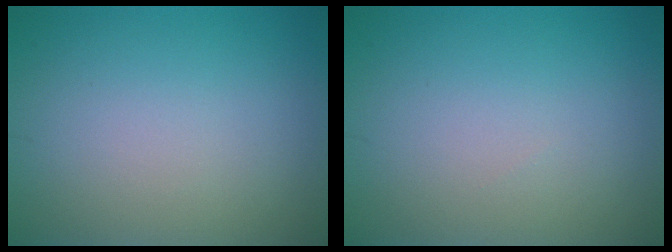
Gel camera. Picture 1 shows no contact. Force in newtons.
{"total": 0.0}